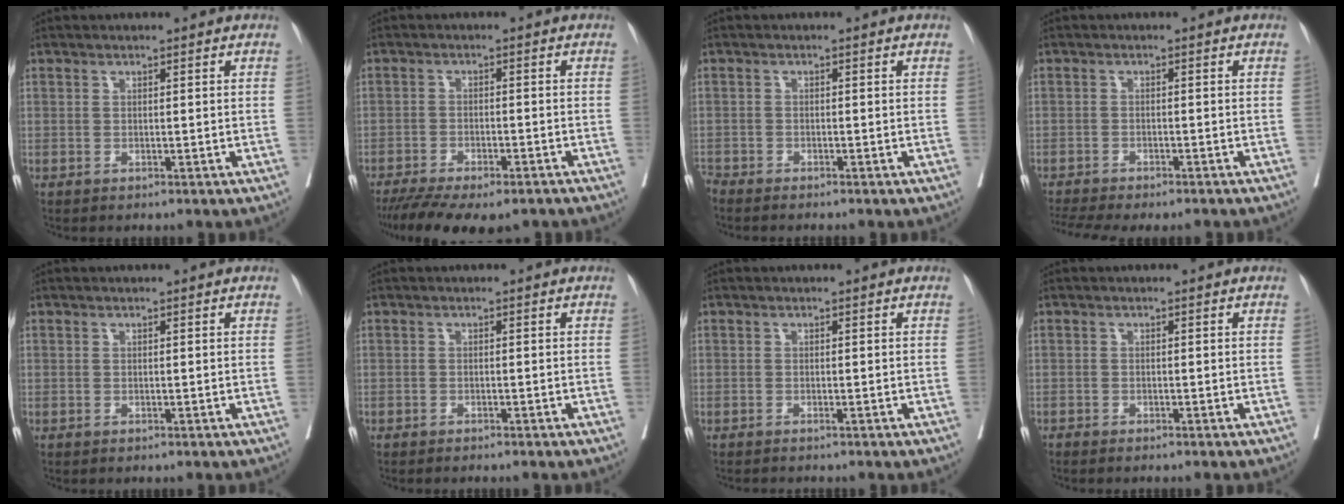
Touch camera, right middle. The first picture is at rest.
{"total": 14.2, "force": [-11.2, 4.3, 7.6], "torque": [-0.155, -0.023, -0.162]}
{"total": 2.5, "force": [-2.4, 0.0, 0.6], "torque": [-0.005, -0.004, -0.041]}
{"total": 10.2, "force": [-9.1, 1.5, 4.4], "torque": [-0.073, -0.004, -0.129]}
{"total": 0.0}
{"total": 1.9, "force": [-1.7, 0.3, 0.7], "torque": [-0.010, -0.004, -0.022]}
{"total": 1.2, "force": [-1.1, -0.2, 0.4], "torque": [-0.007, -0.002, -0.016]}
{"total": 1.1, "force": [-1.0, 0.0, 0.4], "torque": [-0.003, 0.001, -0.016]}